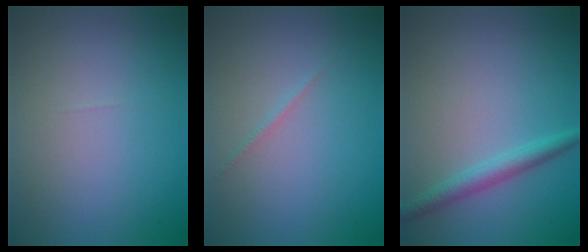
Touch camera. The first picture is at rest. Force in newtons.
{"total": 0.6, "press": 0.6, "slide": 0.0}
{"total": 2.4, "press": 2.4, "slide": 0.1}